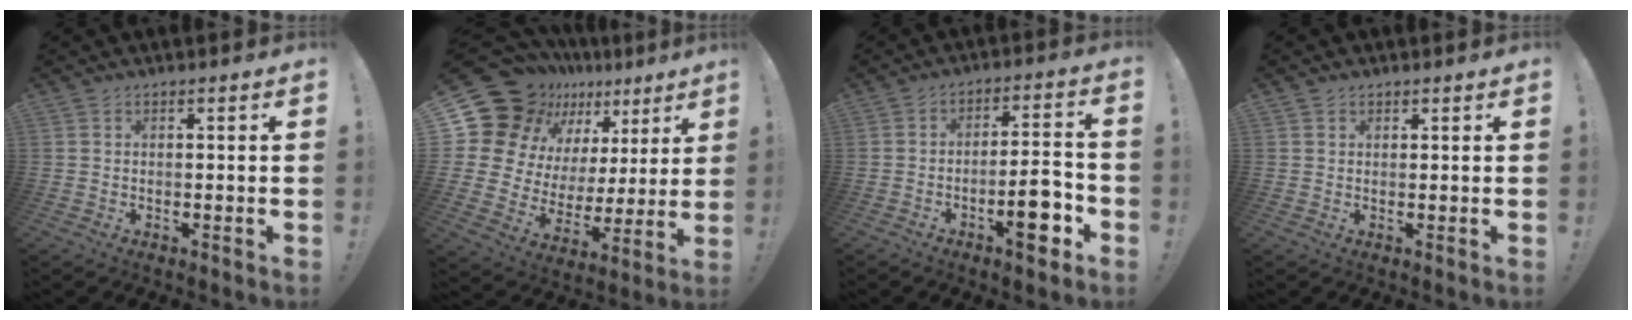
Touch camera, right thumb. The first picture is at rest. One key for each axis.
{"total": 17.8, "fx": 11.6, "fy": 11.6, "fz": 6.9, "tx": -0.104, "ty": -0.089, "tz": 0.242}
{"total": 11.4, "fx": -5.3, "fy": 3.2, "fz": 9.6, "tx": -0.120, "ty": 0.021, "tz": -0.088}
{"total": 1.1, "fx": 0.8, "fy": 0.8, "fz": 0.1, "tx": 0.004, "ty": -0.002, "tz": 0.015}